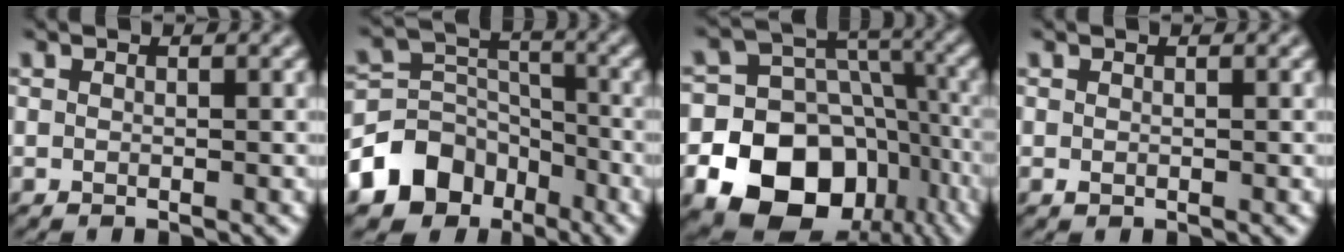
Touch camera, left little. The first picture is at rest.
{"total": 8.4, "force": [-5.1, 6.1, 2.5], "torque": [-0.038, 0.014, -0.109]}
{"total": 19.5, "force": [-8.6, 15.8, 7.4], "torque": [-0.124, -0.037, -0.148]}
{"total": 0.0}